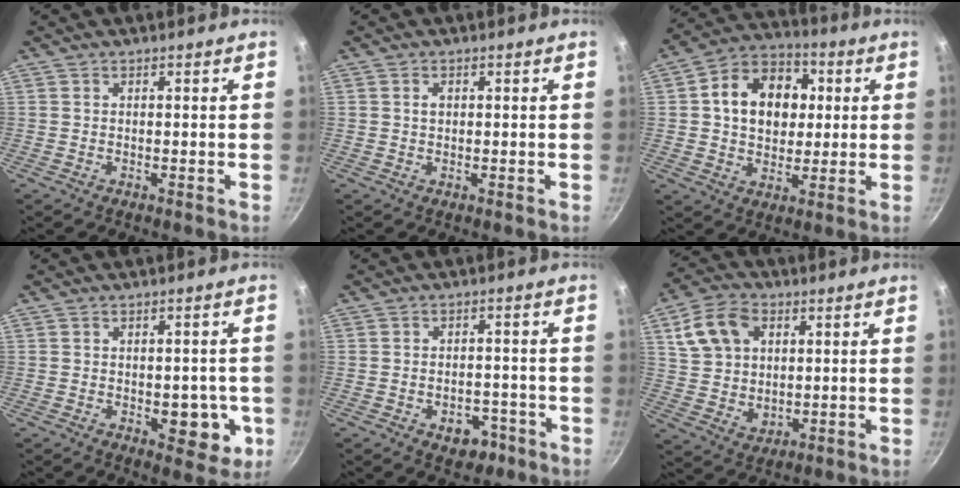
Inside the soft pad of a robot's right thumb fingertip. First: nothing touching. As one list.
[{"total": 1.3, "force": [0.3, 0.9, 0.9], "torque": [-0.013, 0.003, 0.005]}, {"total": 15.4, "force": [2.7, 11.7, 9.7], "torque": [-0.118, 0.017, 0.033]}, {"total": 8.3, "force": [-1.7, 4.9, 6.5], "torque": [-0.043, 0.000, -0.018]}, {"total": 6.0, "force": [-3.0, 4.0, 3.4], "torque": [-0.024, 0.020, -0.032]}, {"total": 12.7, "force": [4.0, 9.4, 7.6], "torque": [-0.127, -0.005, 0.078]}]